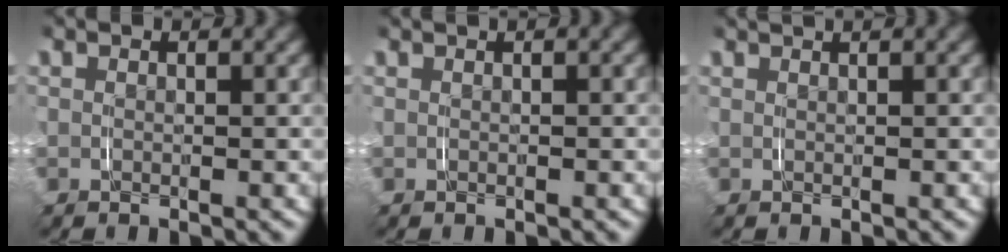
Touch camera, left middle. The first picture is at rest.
{"total": 0.0}
{"total": 1.1, "force": [1.0, -0.2, 0.4], "torque": [0.000, 0.007, 0.014]}